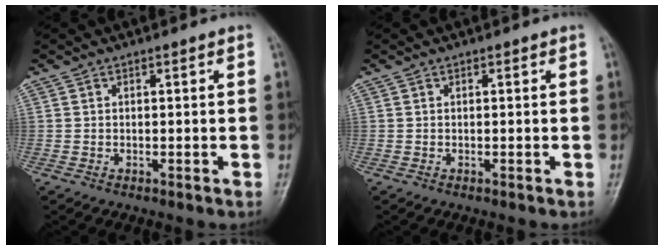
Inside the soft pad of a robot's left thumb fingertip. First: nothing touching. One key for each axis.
{"total": 0.0}